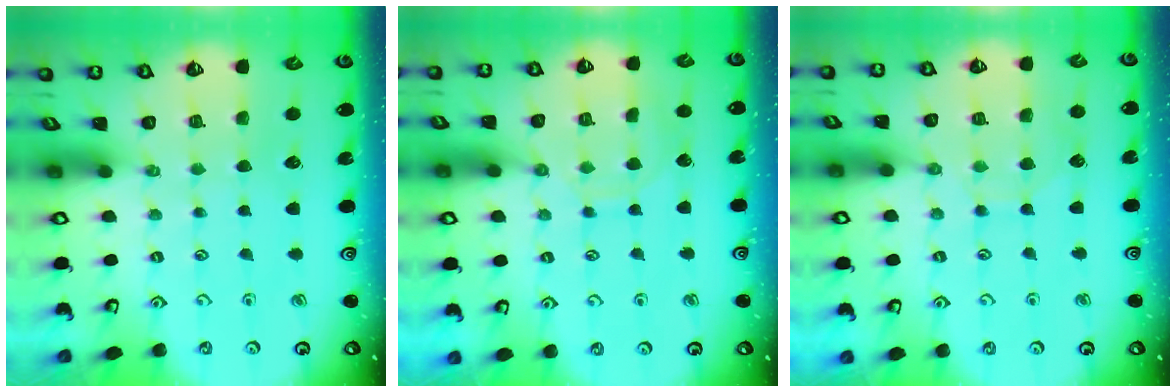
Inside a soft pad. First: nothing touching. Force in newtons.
{"total": 7.8, "press": 7.8, "slide": 0.9}
{"total": 7.0, "press": 7.0, "slide": 0.5}